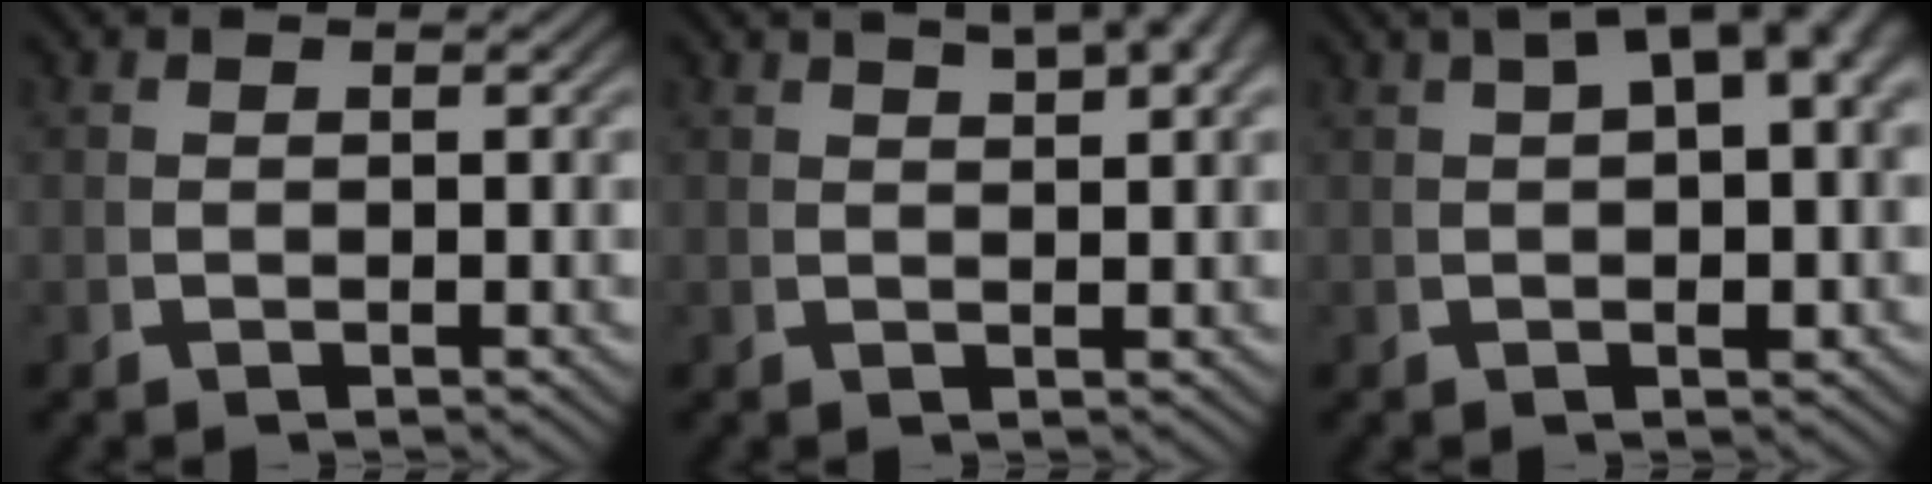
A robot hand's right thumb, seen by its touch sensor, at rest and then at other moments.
{"total": 5.9, "force": [3.4, 2.3, 4.2], "torque": [-0.034, 0.024, 0.045]}
{"total": 6.8, "force": [2.5, 3.0, 5.6], "torque": [-0.070, 0.021, 0.031]}